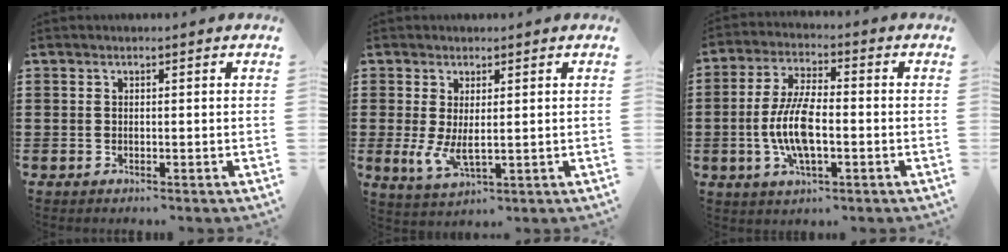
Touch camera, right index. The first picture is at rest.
{"total": 4.4, "force": [0.7, 1.7, 4.0], "torque": [-0.091, -0.005, 0.012]}
{"total": 9.2, "force": [-1.8, 3.4, 8.4], "torque": [-0.191, -0.010, -0.039]}